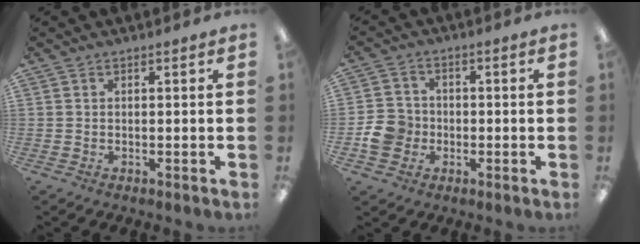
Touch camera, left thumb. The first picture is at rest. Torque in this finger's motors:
{"motor_torque": [-0.46, 0.48, -0.02, 0.02, 0.01]}